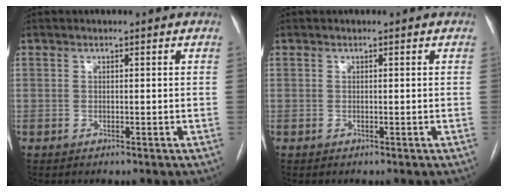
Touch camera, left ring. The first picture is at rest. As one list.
[{"total": 0.0}]